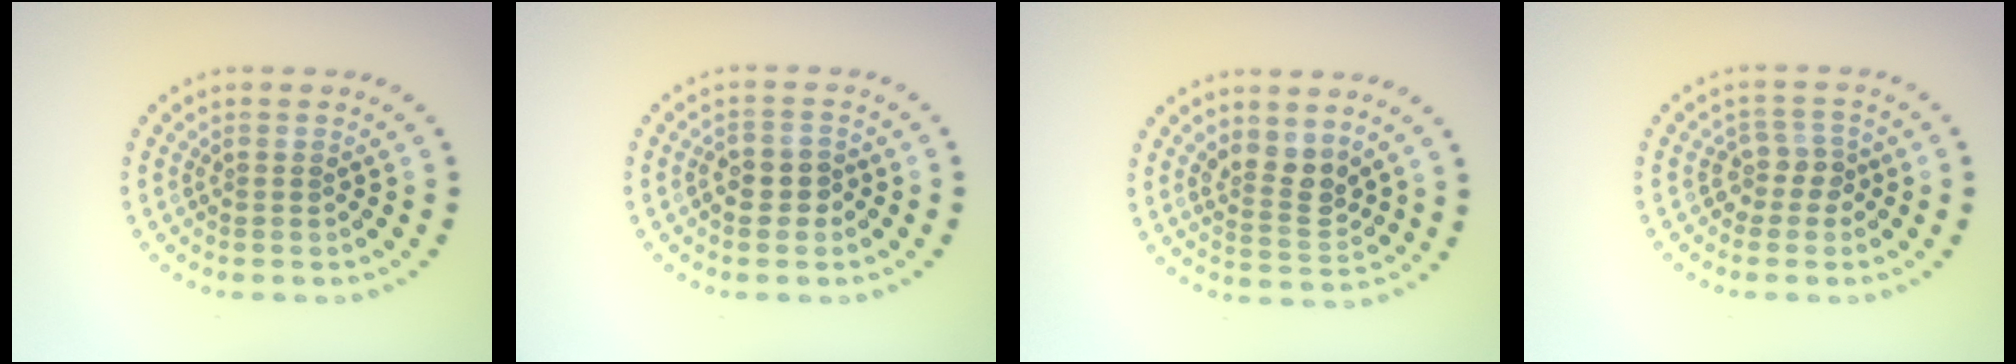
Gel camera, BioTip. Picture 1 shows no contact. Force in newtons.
{"total": 2.3, "press": 2.2, "slide": 0.7}
{"total": 3.0, "press": 2.6, "slide": 1.5}
{"total": 2.1, "press": 1.7, "slide": 1.3}